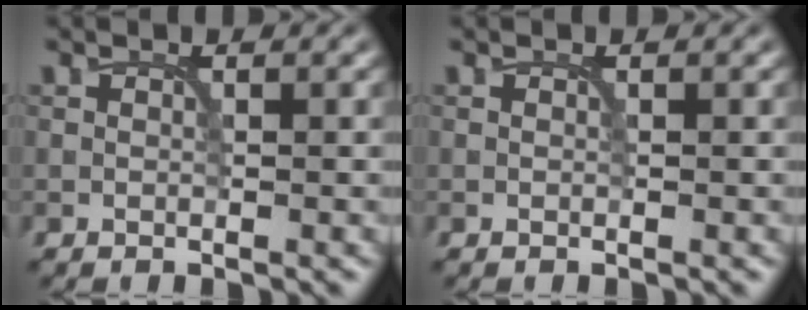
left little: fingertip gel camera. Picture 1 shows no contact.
{"total": 0.0}